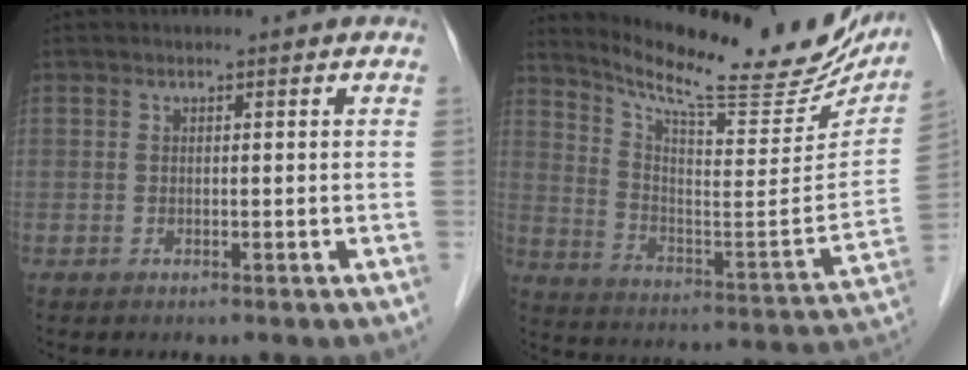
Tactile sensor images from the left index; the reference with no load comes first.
{"total": 23.7, "force": [20.7, 4.3, 10.7], "torque": [-0.169, -0.054, 0.282]}